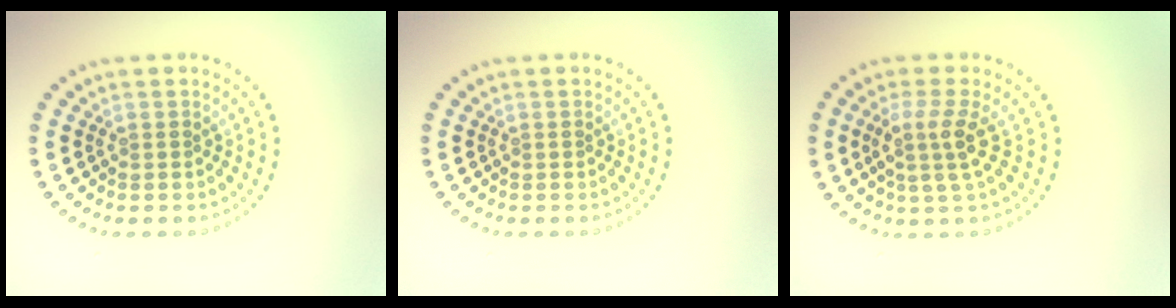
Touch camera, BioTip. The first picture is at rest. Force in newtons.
{"total": 0.0}
{"total": 3.0, "press": 2.3, "slide": 1.9}